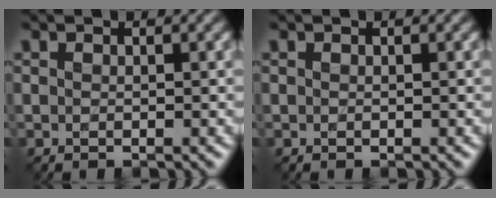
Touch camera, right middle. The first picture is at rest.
{"total": 0.0}